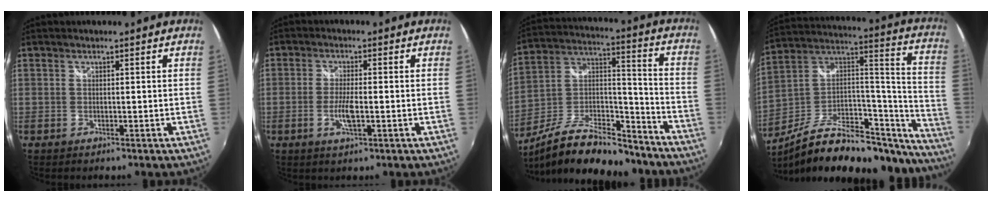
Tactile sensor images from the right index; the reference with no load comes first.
{"total": 4.5, "force": [-1.4, 1.0, 4.2], "torque": [-0.085, -0.007, -0.027]}
{"total": 21.5, "force": [-16.5, 7.3, 11.8], "torque": [-0.226, 0.007, -0.260]}
{"total": 30.8, "force": [-22.9, 11.8, 16.9], "torque": [-0.233, 0.039, -0.341]}